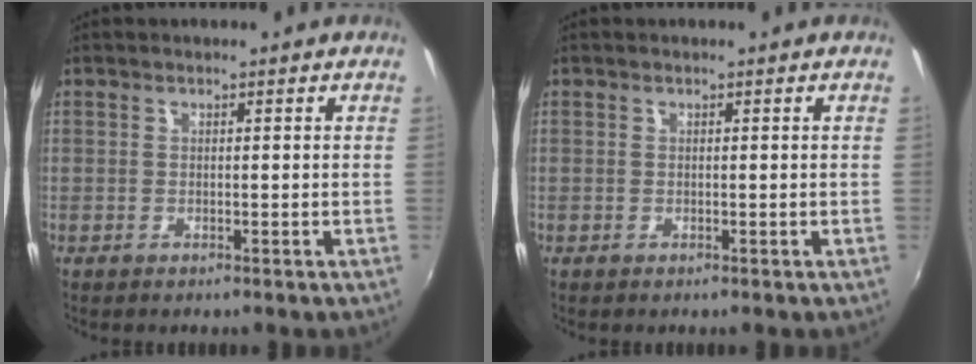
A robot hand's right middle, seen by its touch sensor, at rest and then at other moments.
{"total": 0.0}